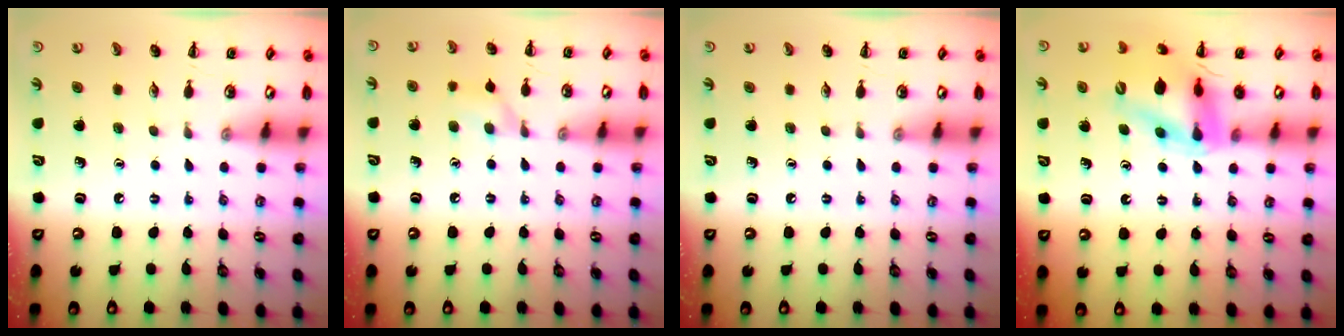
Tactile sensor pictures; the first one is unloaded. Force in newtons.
{"total": 7.1, "press": 6.7, "slide": 2.3}
{"total": 0.0}
{"total": 17.3, "press": 17.0, "slide": 3.0}